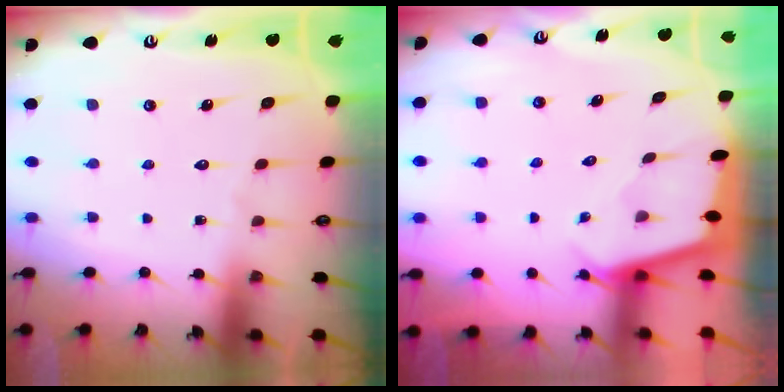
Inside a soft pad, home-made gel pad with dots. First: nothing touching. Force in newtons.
{"total": 1.9, "press": 1.9, "slide": 0.1}